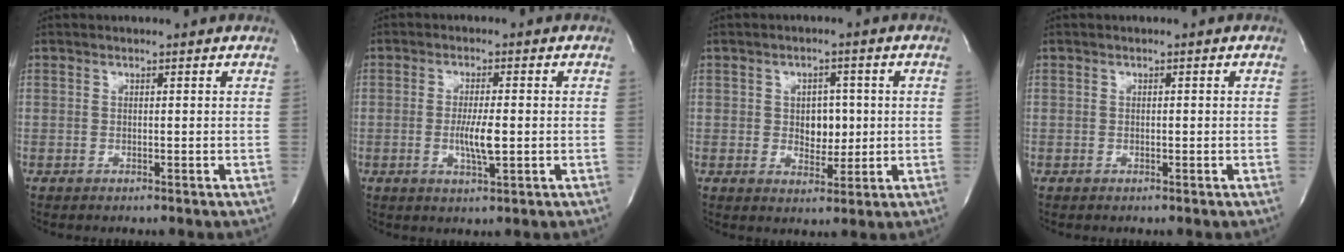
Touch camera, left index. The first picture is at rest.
{"total": 4.8, "force": [-0.8, 0.6, 4.7], "torque": [-0.091, -0.008, -0.013]}
{"total": 4.6, "force": [0.3, 3.1, 3.3], "torque": [-0.037, 0.006, 0.010]}
{"total": 0.0}